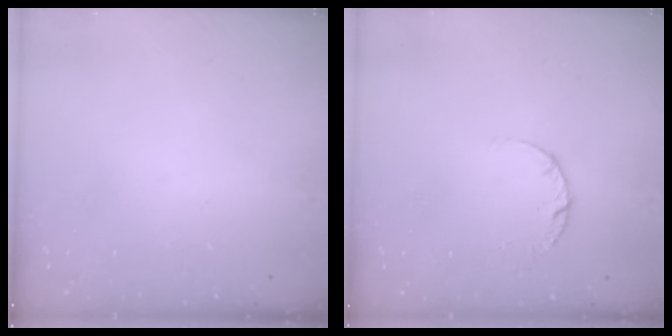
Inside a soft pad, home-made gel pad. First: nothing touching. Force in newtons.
{"total": 3.6, "press": 3.6, "slide": 0.5}